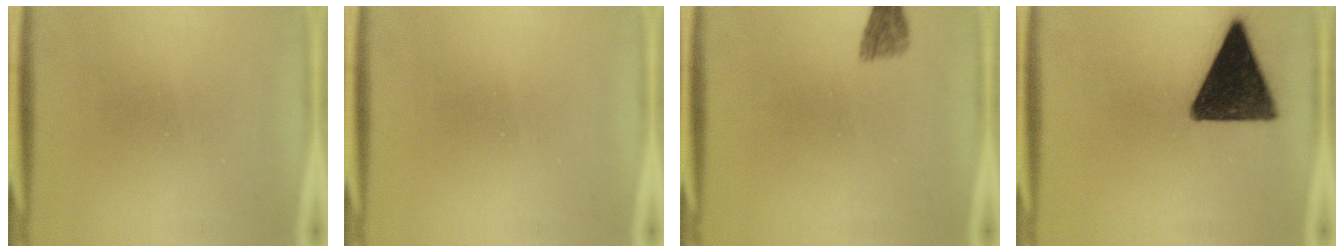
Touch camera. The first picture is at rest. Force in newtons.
{"total": 0.0}
{"total": 1.9}
{"total": 15.6}